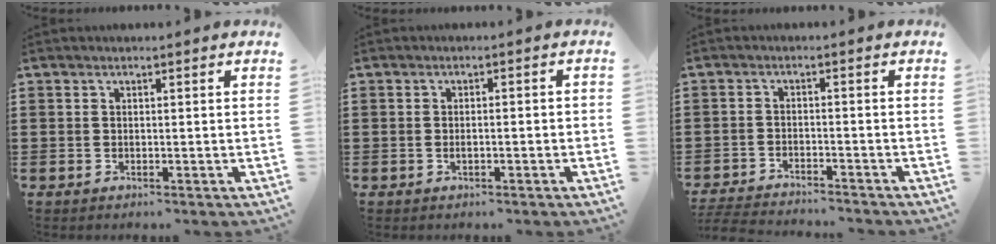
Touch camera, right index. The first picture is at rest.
{"total": 1.5, "force": [-0.7, 0.3, 1.3], "torque": [-0.024, -0.001, -0.011]}
{"total": 3.3, "force": [-3.3, -0.1, 0.2], "torque": [-0.013, -0.006, -0.072]}